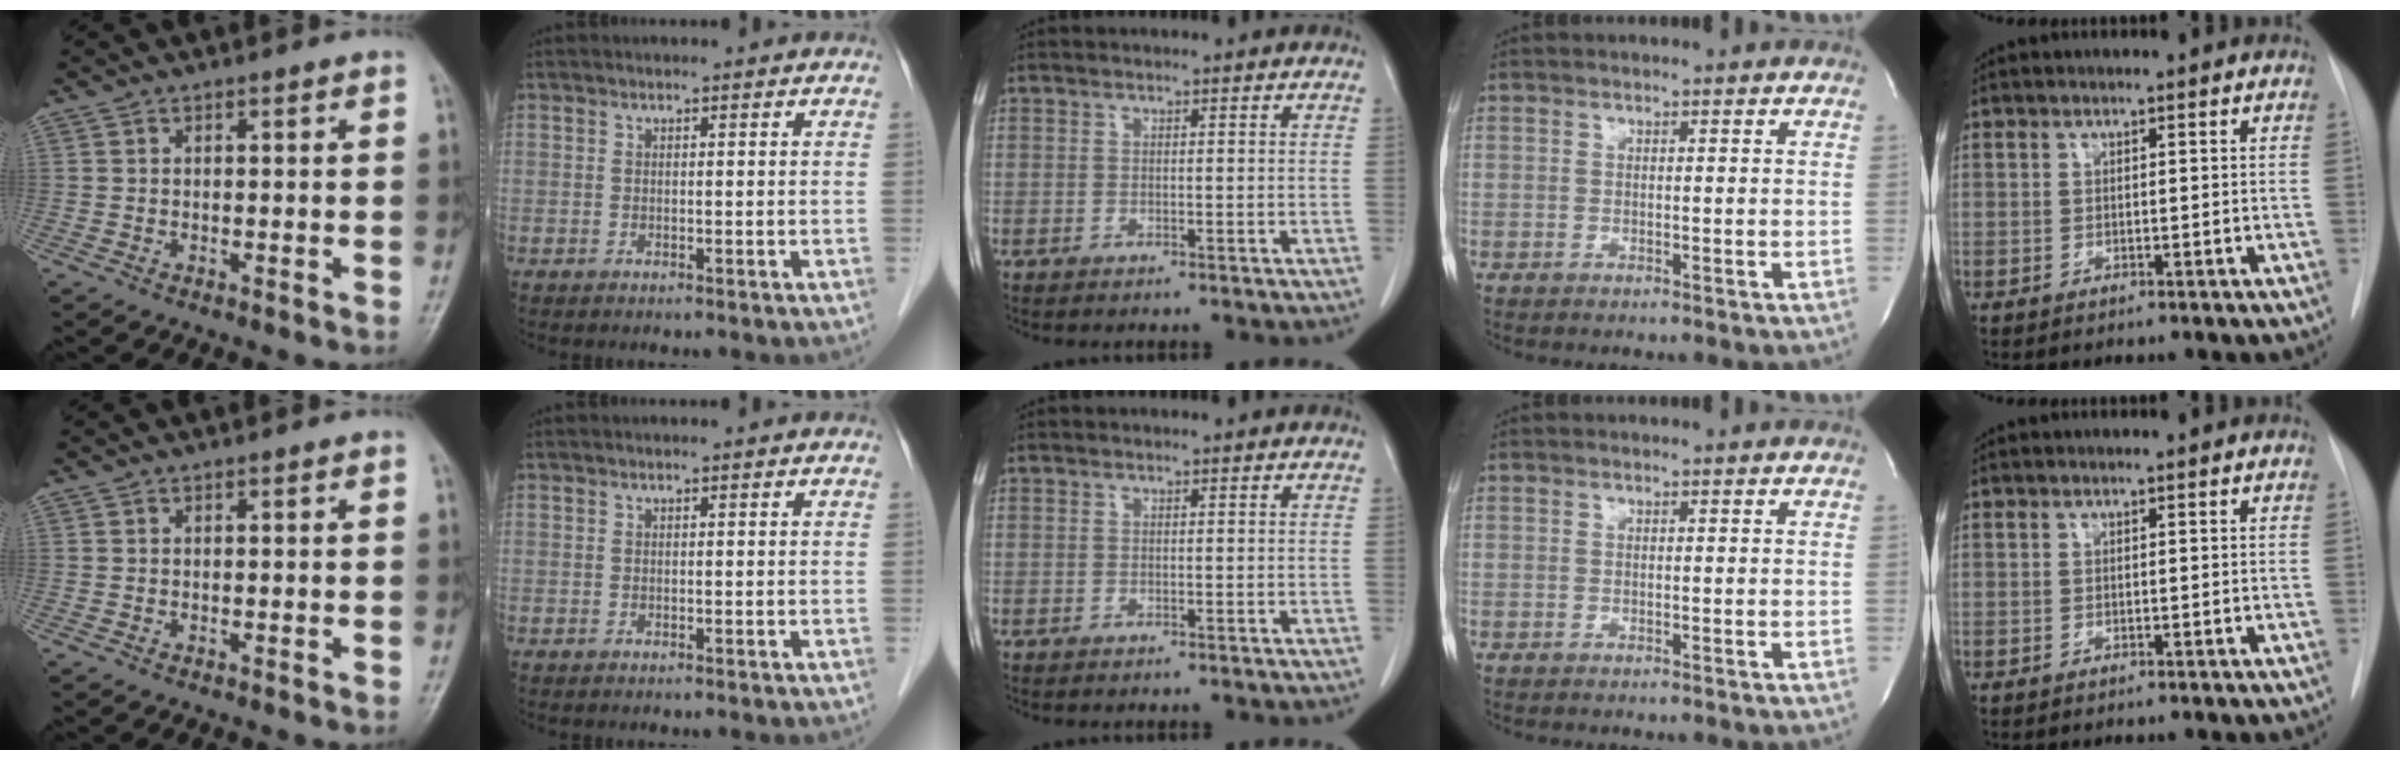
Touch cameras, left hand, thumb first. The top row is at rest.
{}